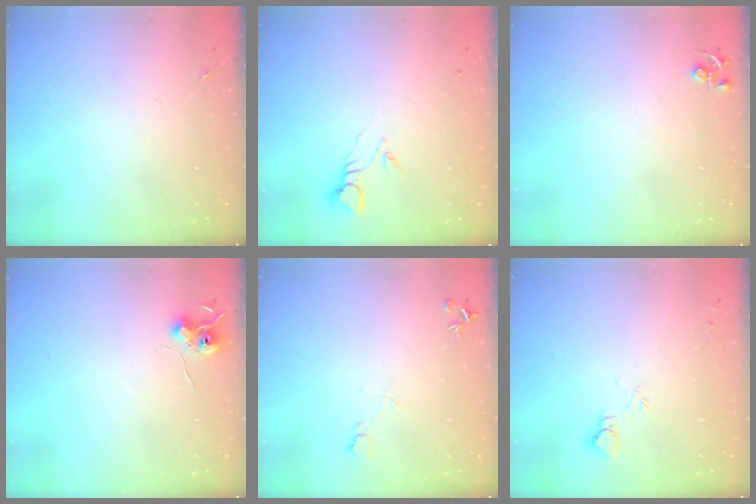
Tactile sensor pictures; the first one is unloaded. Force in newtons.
{"total": 3.7, "press": 3.7, "slide": 0.3}
{"total": 4.5, "press": 4.4, "slide": 0.5}
{"total": 6.9, "press": 6.9, "slide": 0.6}
{"total": 5.9, "press": 5.8, "slide": 1.0}
{"total": 3.7, "press": 3.7, "slide": 0.4}